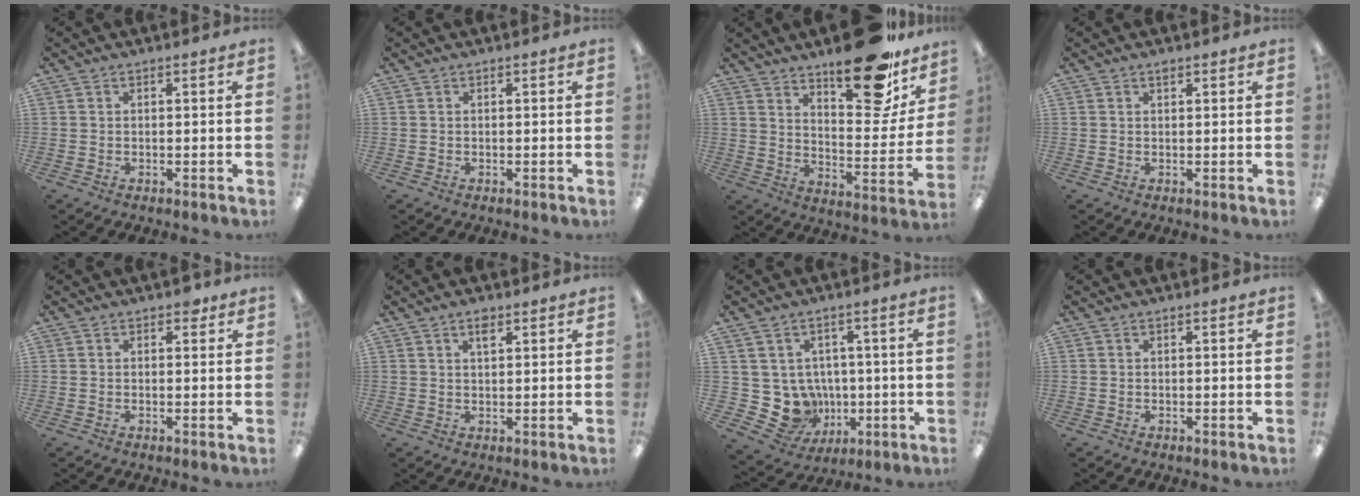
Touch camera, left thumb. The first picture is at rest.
{"total": 0.0}
{"total": 20.1, "force": [15.1, 7.2, 11.2], "torque": [-0.147, -0.104, 0.250]}
{"total": 1.0, "force": [0.8, 0.4, 0.5], "torque": [-0.013, 0.001, 0.014]}
{"total": 2.0, "force": [1.2, 1.2, 1.1], "torque": [-0.008, -0.002, 0.017]}
{"total": 2.9, "force": [1.9, 1.2, 1.9], "torque": [-0.027, -0.003, 0.029]}
{"total": 9.0, "force": [0.0, 8.7, 2.3], "torque": [-0.077, -0.016, 0.014]}
{"total": 0.0}